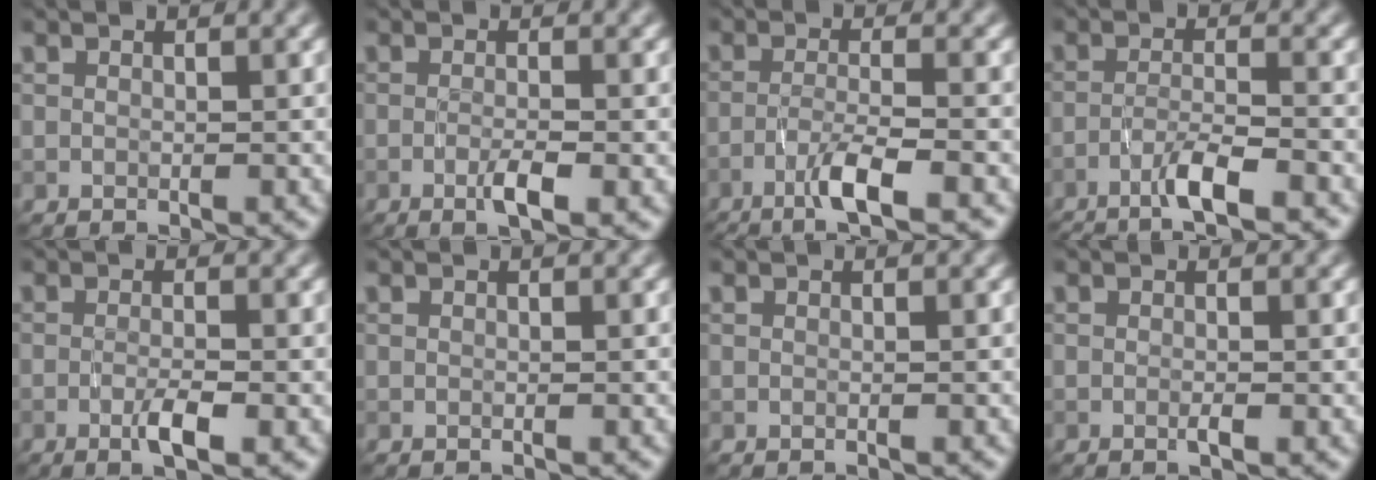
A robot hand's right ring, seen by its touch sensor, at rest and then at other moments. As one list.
[{"total": 2.4, "force": [-0.8, 0.4, 2.2], "torque": [-0.039, -0.002, -0.016]}, {"total": 4.2, "force": [-2.5, 0.5, 3.3], "torque": [-0.062, 0.003, -0.055]}, {"total": 3.8, "force": [-2.6, 0.4, 2.8], "torque": [-0.050, 0.005, -0.059]}, {"total": 2.7, "force": [-0.9, 0.5, 2.5], "torque": [-0.046, -0.002, -0.018]}, {"total": 0.0}, {"total": 0.0}, {"total": 0.8, "force": [-0.2, 0.1, 0.8], "torque": [-0.015, -0.003, -0.005]}]